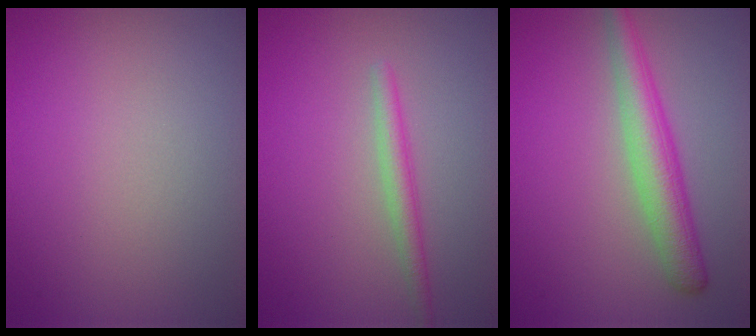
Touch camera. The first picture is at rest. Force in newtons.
{"total": 1.8, "press": 1.8, "slide": 0.1}
{"total": 4.1, "press": 4.1, "slide": 0.1}